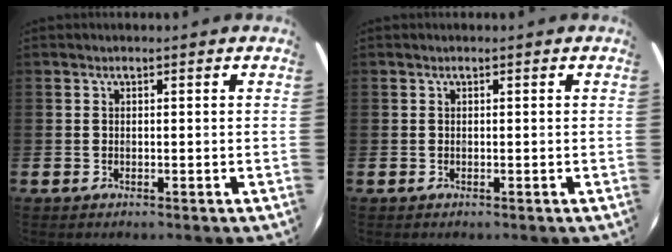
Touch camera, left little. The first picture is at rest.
{"total": 0.0}